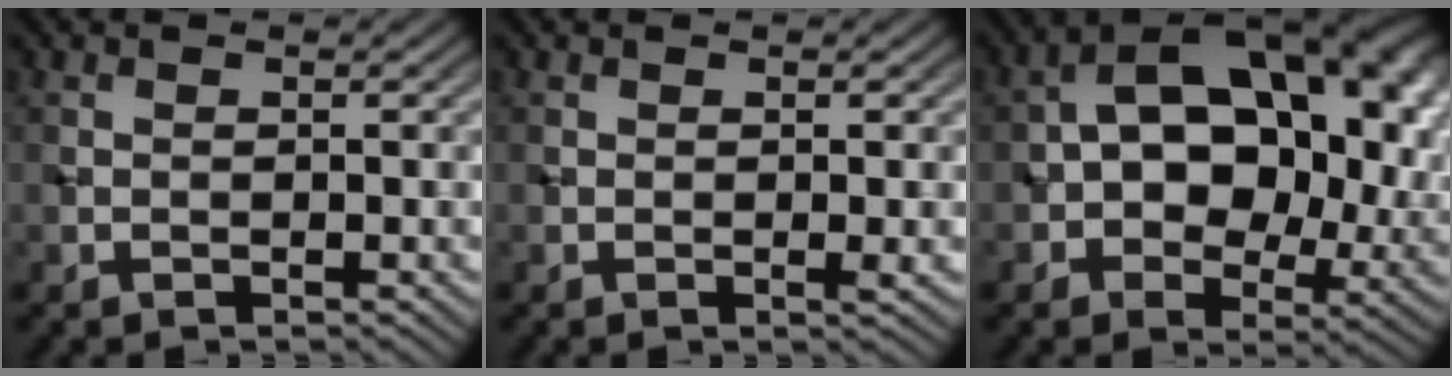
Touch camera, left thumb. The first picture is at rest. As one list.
[{"total": 0.9, "force": [0.0, 0.0, 0.9], "torque": [-0.017, -0.001, -0.001]}, {"total": 17.6, "force": [2.6, 11.3, 13.3], "torque": [-0.161, 0.013, 0.034]}]